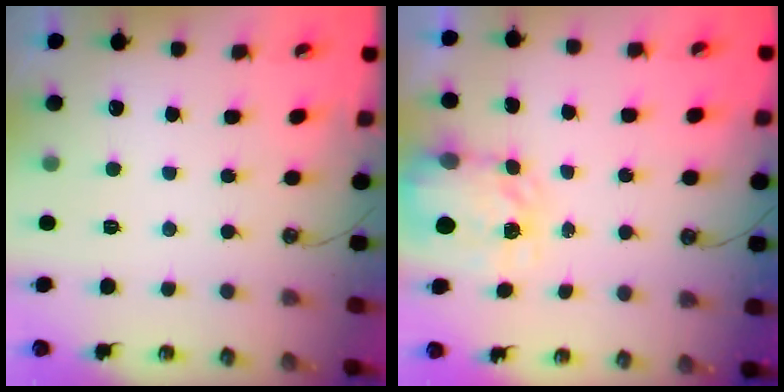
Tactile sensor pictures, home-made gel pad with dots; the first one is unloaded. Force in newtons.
{"total": 3.8, "press": 3.8, "slide": 0.6}